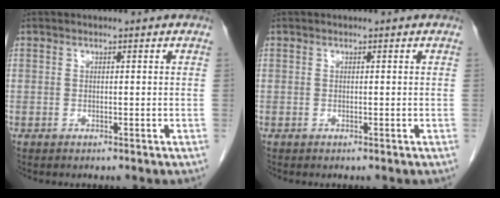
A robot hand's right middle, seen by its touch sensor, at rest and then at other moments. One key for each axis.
{"total": 0.0}